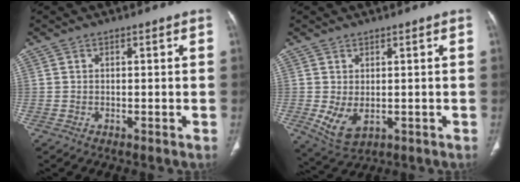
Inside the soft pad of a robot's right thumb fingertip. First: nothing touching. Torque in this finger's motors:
{"motor_torque": [-0.26, 0.37, 0.34, 0.47, 0.15]}